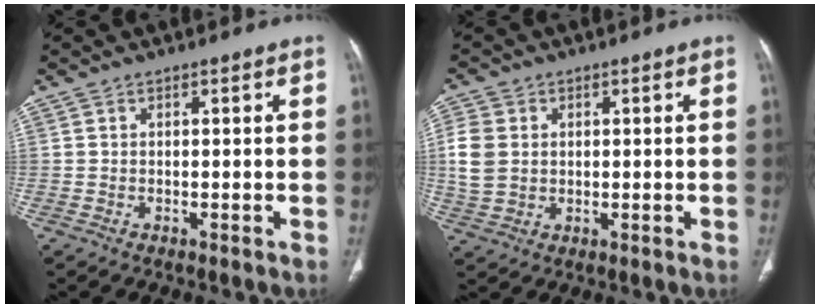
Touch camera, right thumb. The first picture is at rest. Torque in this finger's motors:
{"motor_torque": [0.05, 0.09, 0.19, 0.40, 0.05]}